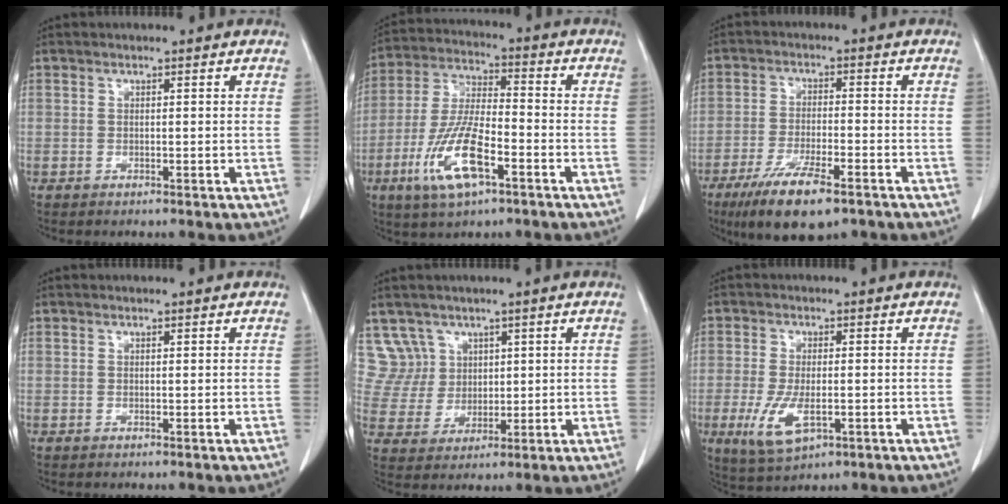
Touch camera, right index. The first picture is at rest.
{"total": 12.6, "force": [-5.5, 3.2, 10.8], "torque": [-0.229, -0.011, -0.100]}
{"total": 10.6, "force": [-6.8, 2.3, 7.8], "torque": [-0.141, -0.021, -0.111]}
{"total": 0.0}
{"total": 6.1, "force": [3.6, 4.9, -0.7], "torque": [0.021, 0.011, 0.077]}
{"total": 6.9, "force": [-2.2, 2.8, 5.9], "torque": [-0.124, -0.015, -0.030]}